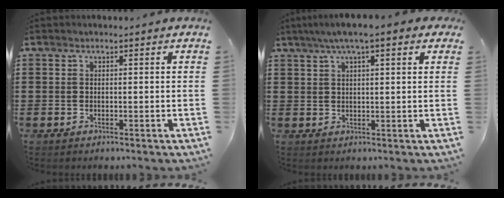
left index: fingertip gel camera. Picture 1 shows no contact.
{"total": 5.2, "force": [3.1, 0.7, 4.1], "torque": [-0.085, 0.009, 0.053]}